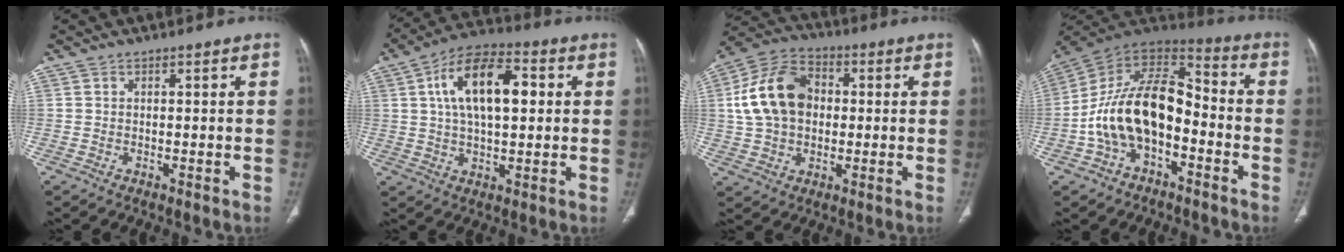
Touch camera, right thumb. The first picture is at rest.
{"total": 14.9, "force": [3.2, 7.4, 12.5], "torque": [-0.203, 0.014, 0.048]}
{"total": 14.9, "force": [1.5, 10.7, 10.2], "torque": [-0.172, 0.023, 0.019]}
{"total": 18.1, "force": [-4.5, 10.5, 14.0], "torque": [-0.236, 0.065, -0.084]}